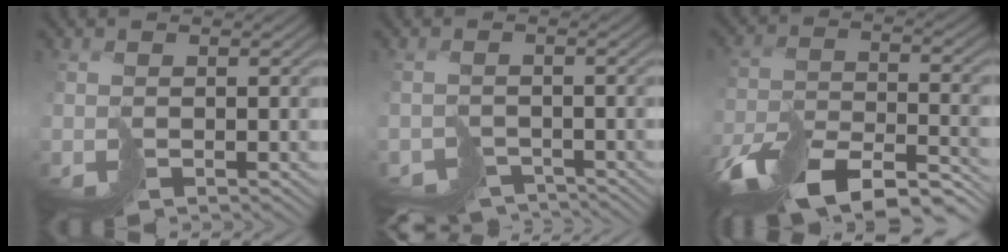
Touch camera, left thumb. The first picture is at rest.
{"total": 4.4, "force": [-4.1, 1.7, 0.6], "torque": [0.005, -0.017, -0.066]}
{"total": 14.6, "force": [-11.4, 4.5, 7.9], "torque": [-0.169, -0.011, -0.176]}